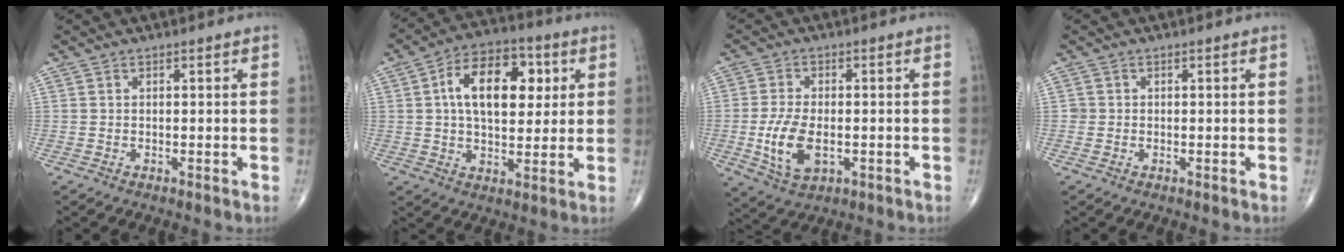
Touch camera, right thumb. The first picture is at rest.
{"total": 15.1, "force": [3.4, 8.7, 11.8], "torque": [-0.163, 0.007, 0.050]}
{"total": 8.8, "force": [-1.7, 4.8, 7.2], "torque": [-0.141, -0.006, -0.026]}
{"total": 0.8, "force": [-0.1, 0.8, 0.0], "torque": [0.003, 0.003, -0.004]}